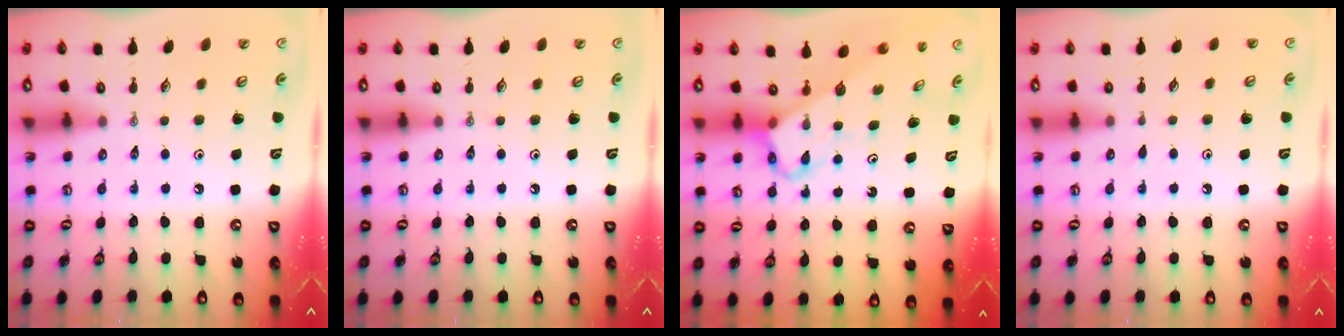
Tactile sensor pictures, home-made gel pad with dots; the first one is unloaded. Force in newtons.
{"total": 0.0}
{"total": 3.9, "press": 3.9, "slide": 0.3}
{"total": 2.0, "press": 2.0, "slide": 0.2}